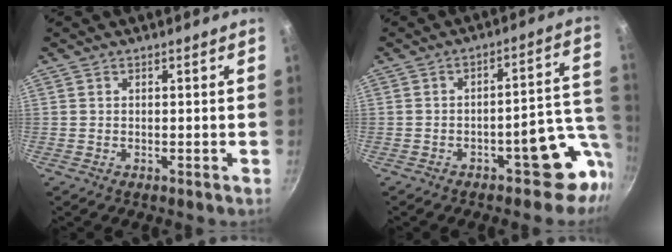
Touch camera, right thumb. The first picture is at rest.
{"total": 10.2, "force": [-4.1, 5.3, 7.7], "torque": [-0.020, 0.047, -0.051]}